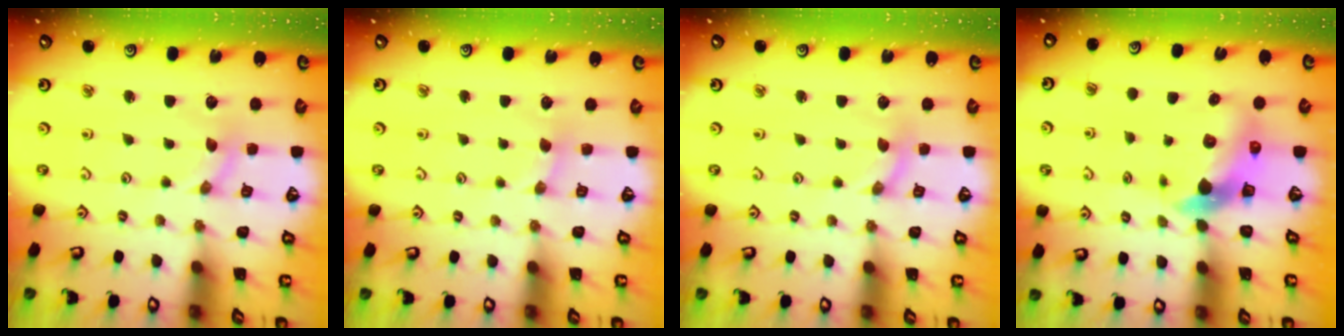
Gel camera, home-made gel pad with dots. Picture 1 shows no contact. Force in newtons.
{"total": 1.7, "press": 1.7, "slide": 0.3}
{"total": 0.0}
{"total": 6.9, "press": 6.9, "slide": 1.0}